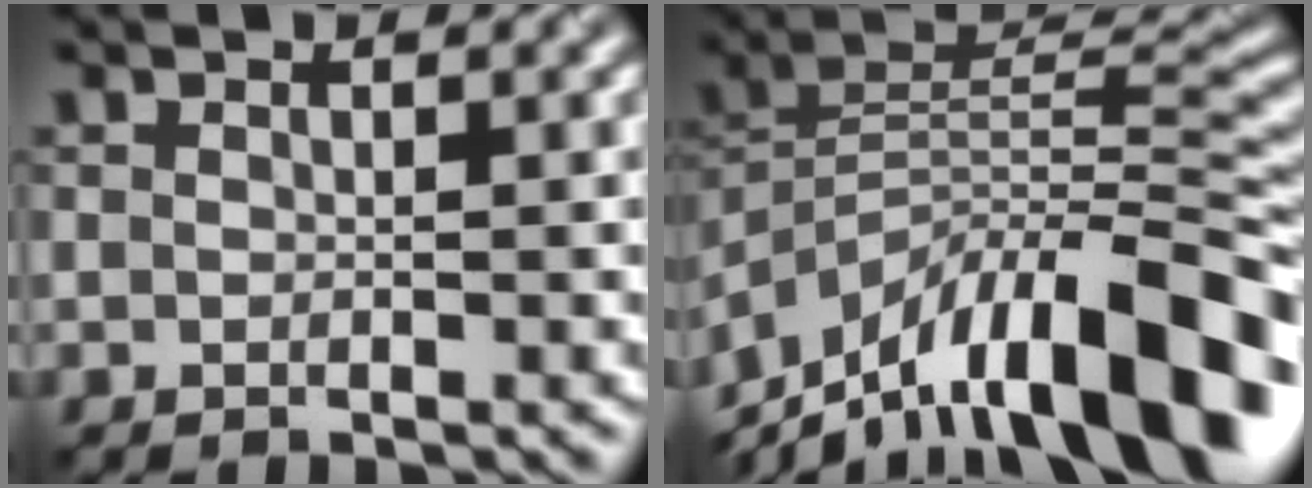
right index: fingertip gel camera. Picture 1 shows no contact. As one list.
[{"total": 15.7, "force": [-9.9, 5.0, 11.1], "torque": [-0.198, 0.037, -0.181]}]